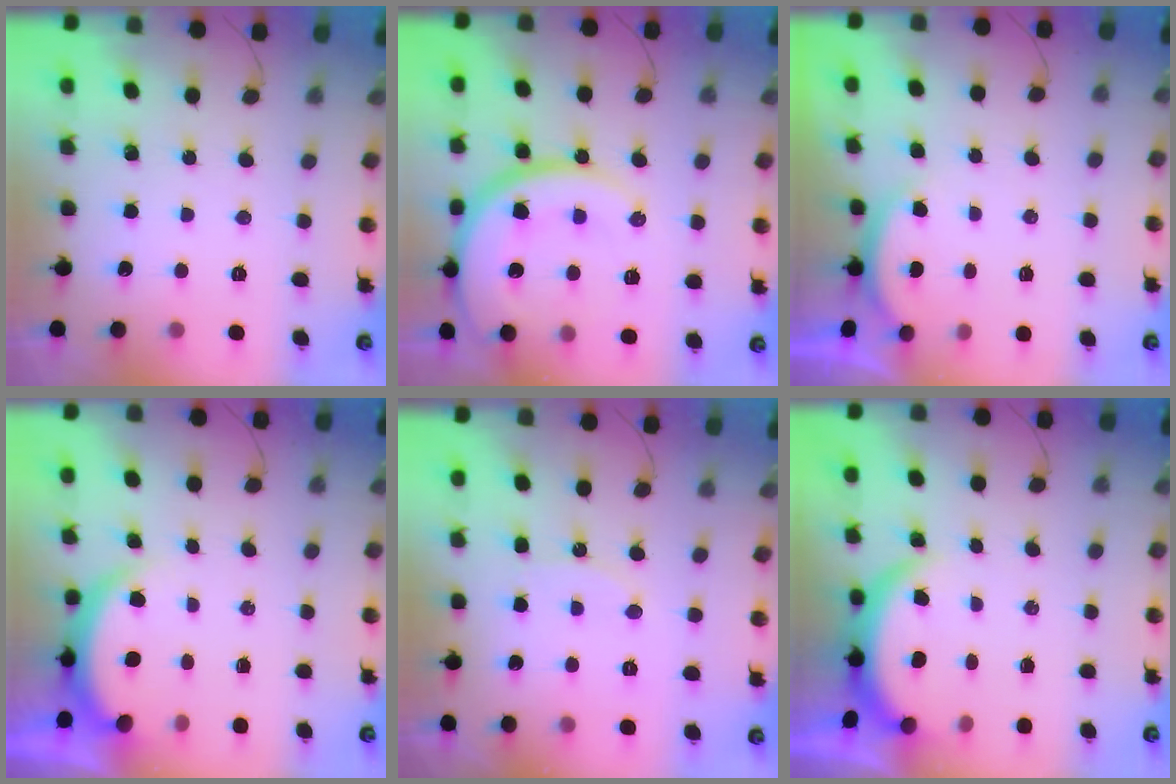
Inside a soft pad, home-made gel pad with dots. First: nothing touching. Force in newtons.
{"total": 18.1, "press": 18.0, "slide": 2.3}
{"total": 2.5, "press": 2.4, "slide": 0.6}
{"total": 4.6, "press": 4.5, "slide": 0.7}
{"total": 7.5, "press": 7.2, "slide": 2.0}
{"total": 4.0, "press": 4.0, "slide": 0.2}